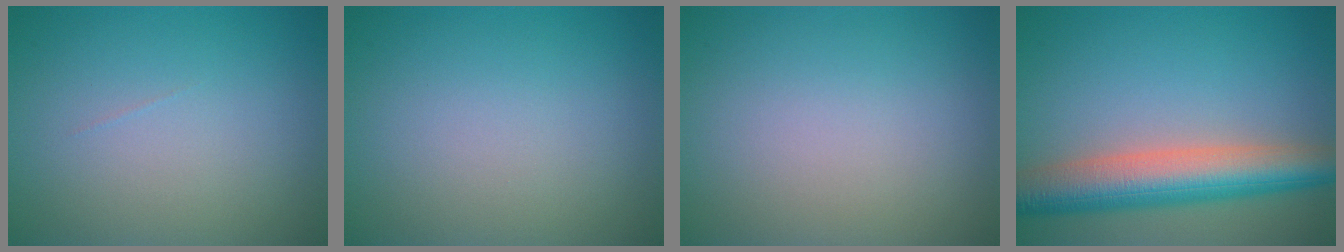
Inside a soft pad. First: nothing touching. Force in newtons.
{"total": 0.0}
{"total": 0.0}
{"total": 7.7, "press": 7.7, "slide": 0.4}